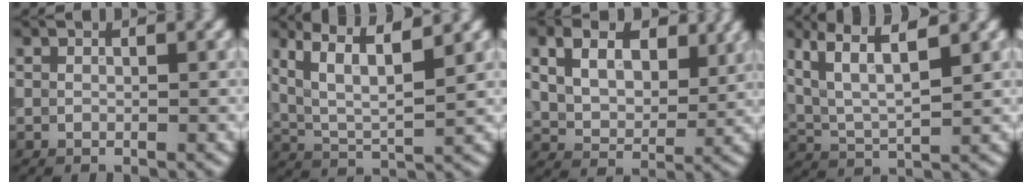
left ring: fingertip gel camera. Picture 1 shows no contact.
{"total": 6.3, "force": [3.5, 1.7, 4.9], "torque": [-0.099, 0.006, 0.066]}
{"total": 7.0, "force": [2.6, 4.5, 4.6], "torque": [-0.087, 0.001, 0.040]}
{"total": 6.1, "force": [3.1, 2.1, 4.8], "torque": [-0.101, 0.006, 0.059]}